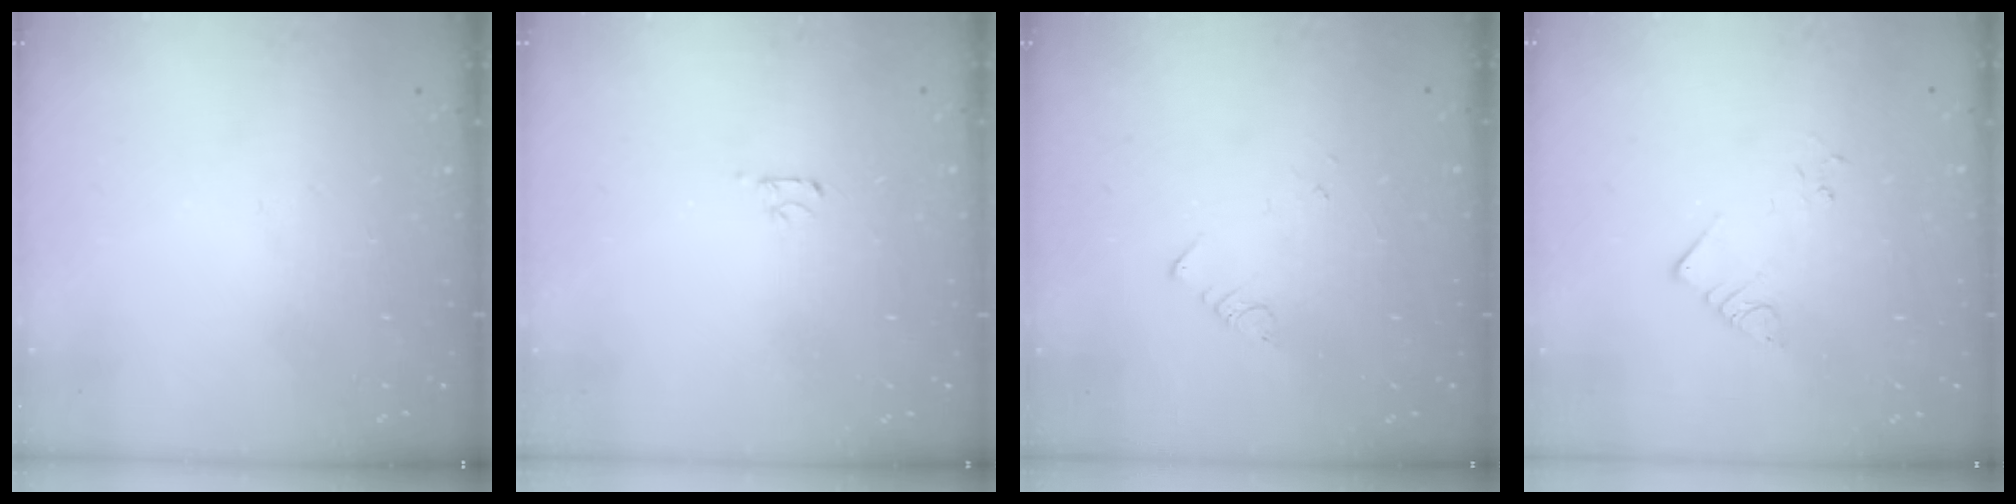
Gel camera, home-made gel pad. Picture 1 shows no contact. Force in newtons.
{"total": 2.5, "press": 2.4, "slide": 0.3}
{"total": 1.9, "press": 1.9, "slide": 0.2}
{"total": 2.2, "press": 2.2, "slide": 0.2}